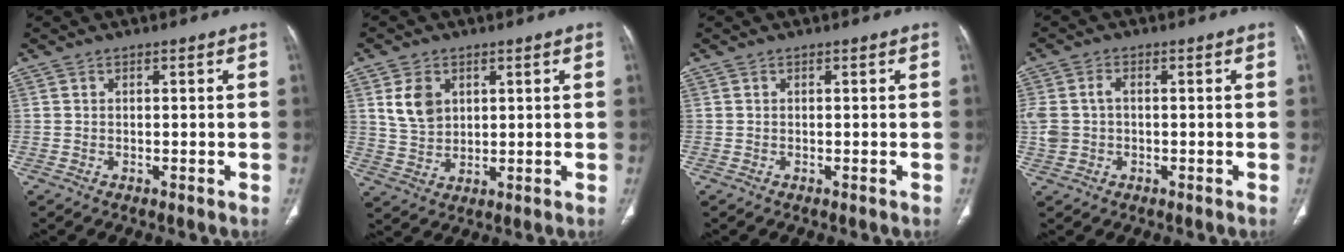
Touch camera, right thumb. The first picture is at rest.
{"total": 6.6, "force": [2.5, 4.7, 3.8], "torque": [-0.056, -0.012, 0.055]}
{"total": 0.0}
{"total": 5.2, "force": [0.1, 3.6, 3.7], "torque": [-0.095, 0.016, 0.005]}